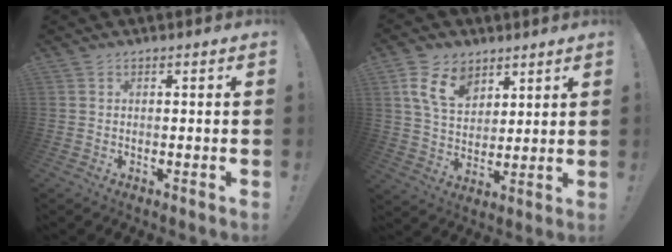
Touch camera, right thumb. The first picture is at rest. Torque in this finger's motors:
{"motor_torque": [1.13, 1.19, 0.10, 0.16, 0.28]}